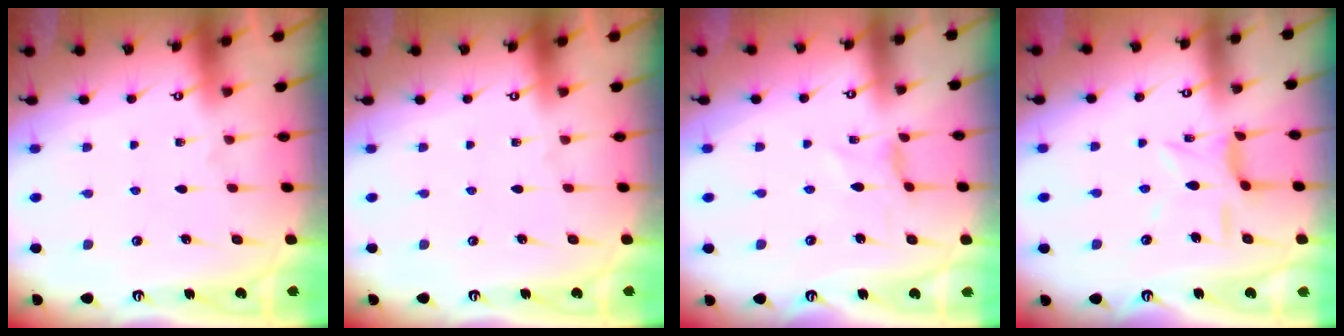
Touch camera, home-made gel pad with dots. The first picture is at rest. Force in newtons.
{"total": 0.0}
{"total": 0.0}
{"total": 6.2, "press": 6.2, "slide": 0.5}